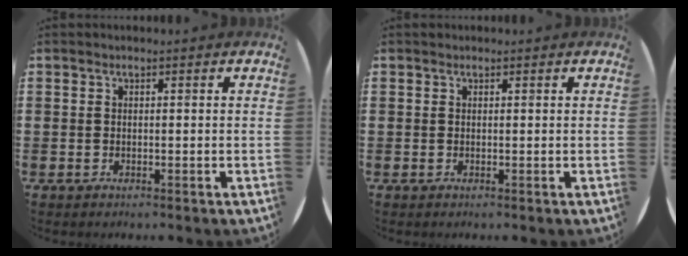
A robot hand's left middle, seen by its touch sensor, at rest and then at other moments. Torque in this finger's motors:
{"motor_torque": [-0.02, 0.07, -0.01, 0.02]}